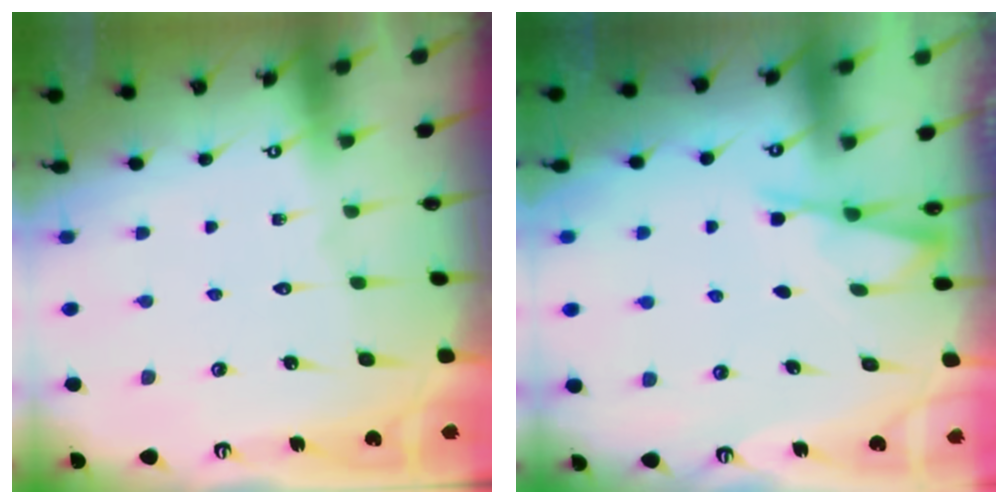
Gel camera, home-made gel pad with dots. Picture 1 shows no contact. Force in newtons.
{"total": 2.4, "press": 2.4, "slide": 0.4}